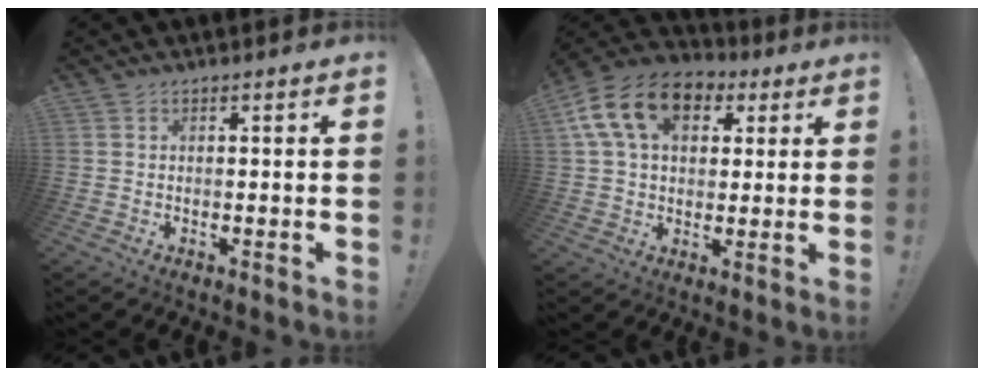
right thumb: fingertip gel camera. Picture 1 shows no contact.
{"total": 17.1, "force": [6.2, 11.6, 10.9], "torque": [-0.188, -0.004, 0.115]}